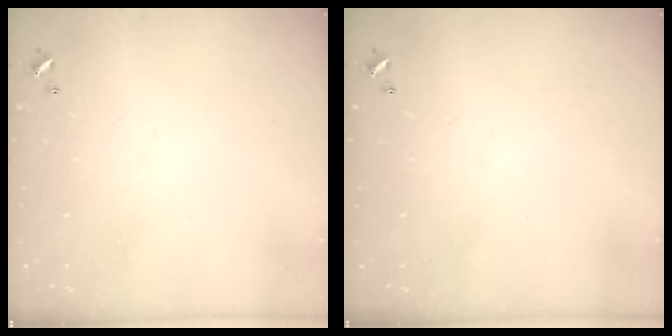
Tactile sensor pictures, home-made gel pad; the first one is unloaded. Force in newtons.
{"total": 0.0}